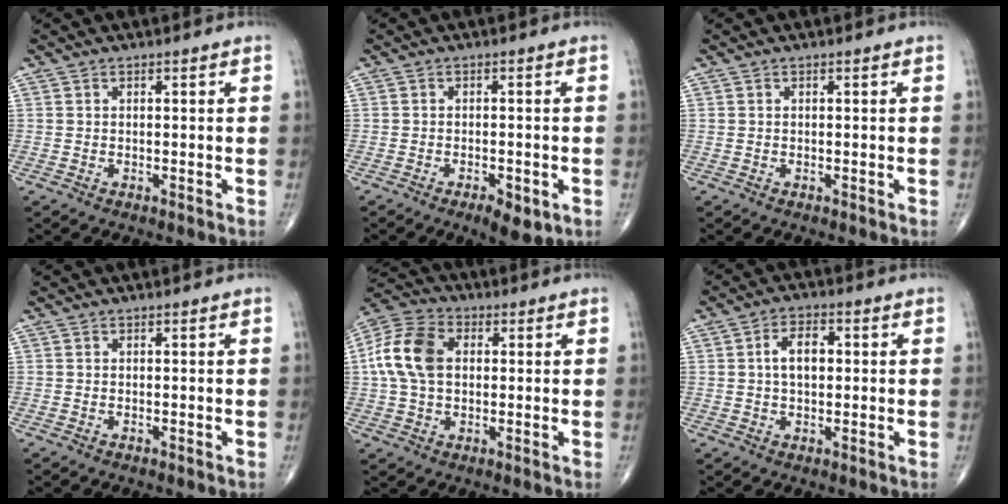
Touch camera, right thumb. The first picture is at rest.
{"total": 5.0, "force": [-2.3, 2.1, 3.9], "torque": [-0.059, 0.003, -0.027]}
{"total": 0.0}
{"total": 0.0}
{"total": 12.3, "force": [1.5, 8.4, 8.9], "torque": [-0.177, 0.022, 0.022]}
{"total": 5.8, "force": [0.8, 3.5, 4.6], "torque": [-0.074, 0.013, 0.010]}